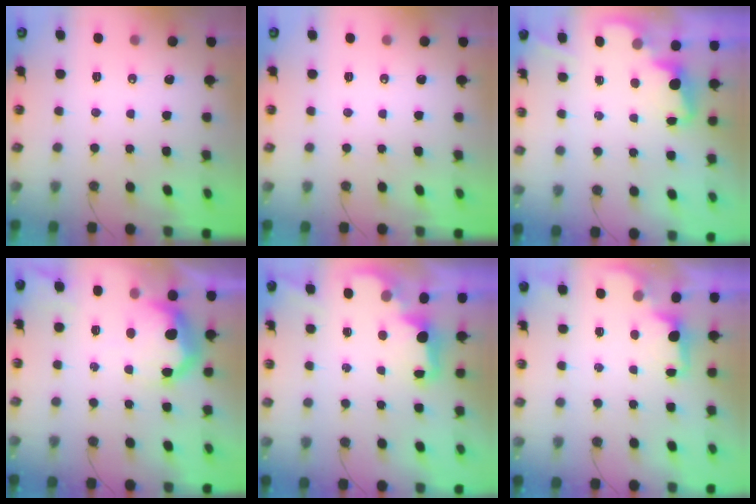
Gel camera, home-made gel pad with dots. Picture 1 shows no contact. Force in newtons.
{"total": 0.0}
{"total": 2.5, "press": 2.4, "slide": 0.5}
{"total": 15.9, "press": 15.9, "slide": 1.1}
{"total": 2.4, "press": 2.3, "slide": 0.8}
{"total": 1.3, "press": 1.0, "slide": 0.8}